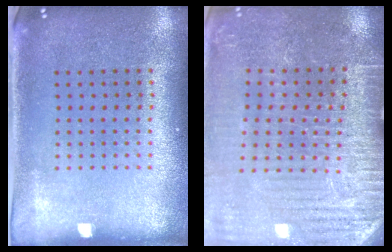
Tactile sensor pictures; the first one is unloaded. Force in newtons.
{"total": 3.3, "press": 3.3, "slide": 0.1}